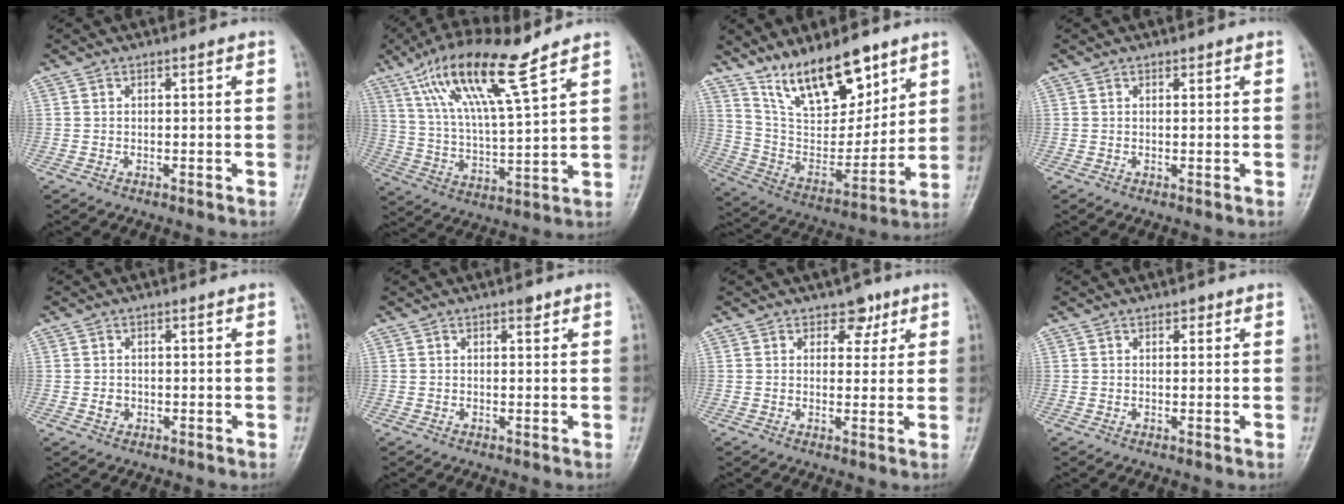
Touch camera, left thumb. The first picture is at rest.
{"total": 16.4, "force": [10.4, 2.7, 12.4], "torque": [-0.228, -0.037, 0.201]}
{"total": 17.8, "force": [12.3, 7.4, 10.5], "torque": [-0.127, -0.073, 0.232]}
{"total": 0.7, "force": [0.6, 0.4, 0.1], "torque": [0.003, -0.004, 0.007]}
{"total": 1.5, "force": [-0.2, 1.3, 0.7], "torque": [-0.006, 0.003, -0.001]}
{"total": 1.4, "force": [0.9, 0.7, 0.8], "torque": [-0.005, -0.003, 0.011]}
{"total": 4.0, "force": [2.4, 2.8, 1.6], "torque": [0.007, -0.011, 0.033]}
{"total": 1.3, "force": [0.8, 0.8, 0.5], "torque": [0.003, -0.003, 0.008]}